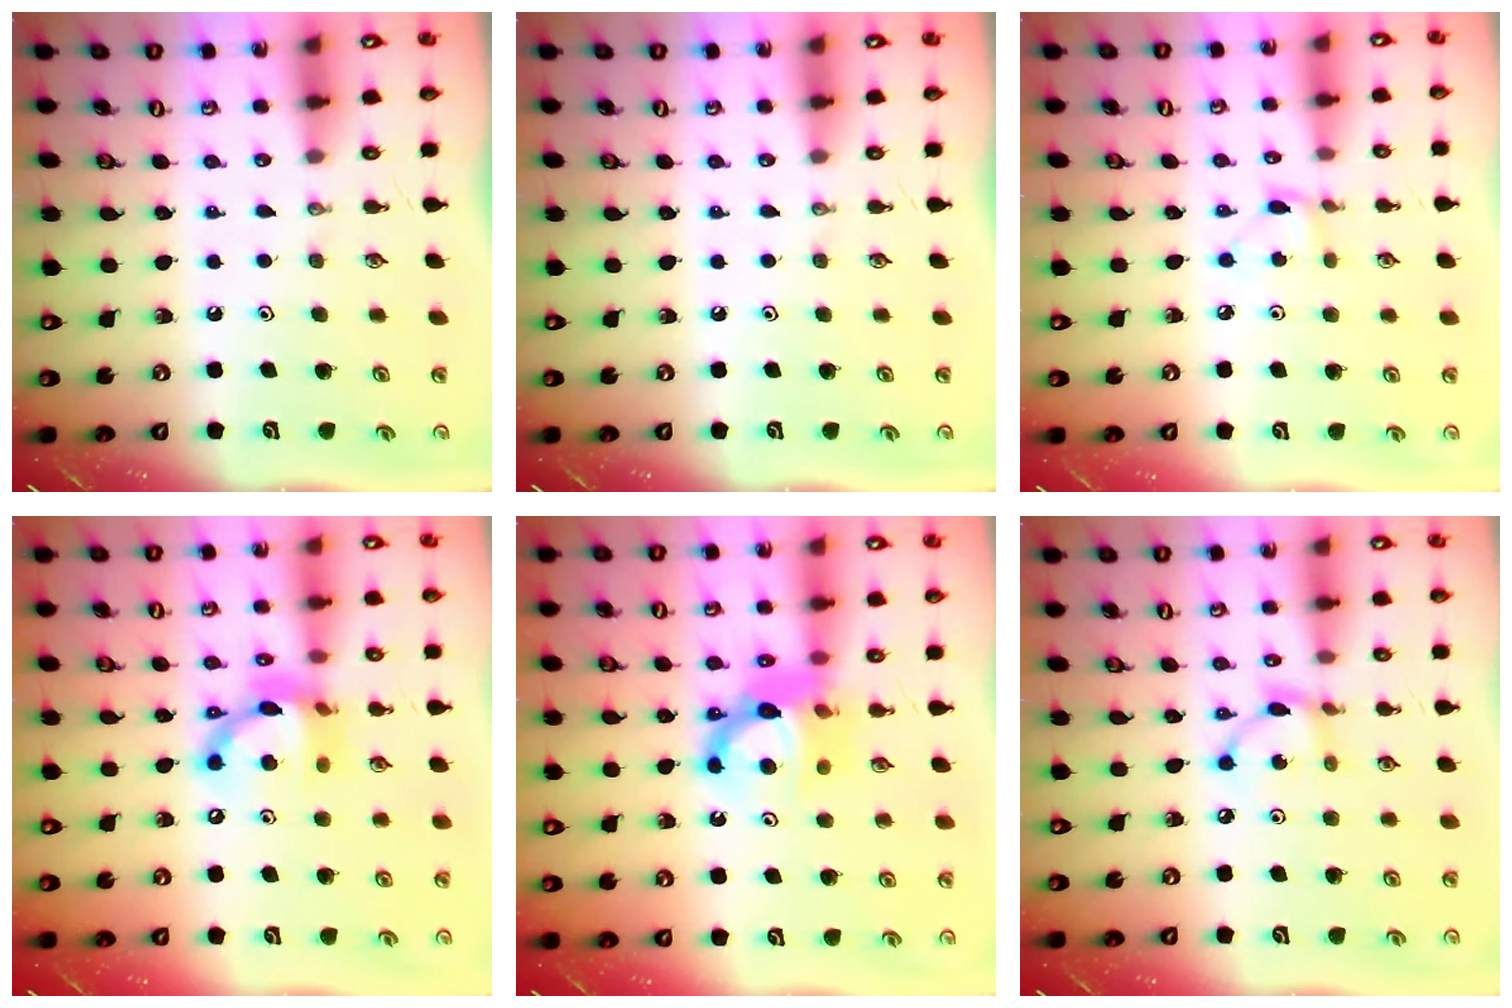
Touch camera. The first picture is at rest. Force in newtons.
{"total": 0.0}
{"total": 3.9, "press": 3.8, "slide": 0.6}
{"total": 14.0, "press": 14.0, "slide": 1.2}
{"total": 11.4, "press": 11.3, "slide": 1.5}
{"total": 5.5, "press": 5.5, "slide": 0.1}